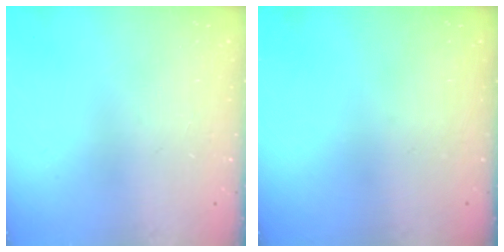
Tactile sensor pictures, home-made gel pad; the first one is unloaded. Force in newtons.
{"total": 0.0}